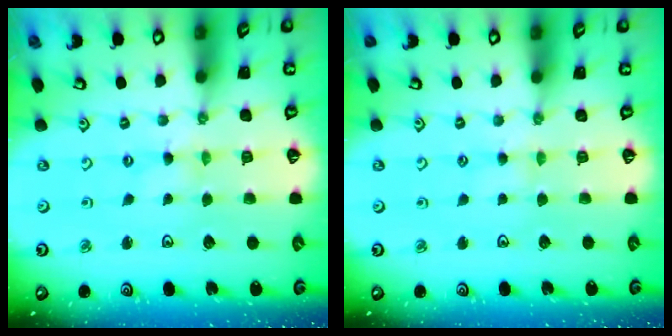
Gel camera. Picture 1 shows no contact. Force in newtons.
{"total": 3.2, "press": 3.2, "slide": 0.4}